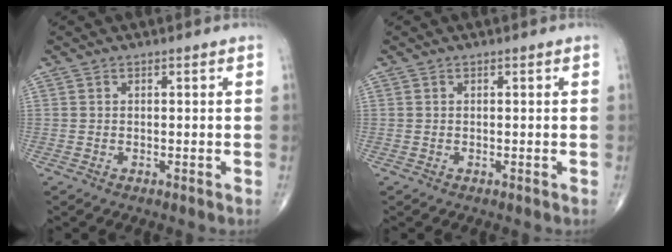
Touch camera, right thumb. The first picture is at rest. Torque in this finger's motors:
{"motor_torque": [0.01, 0.01, -0.11, -0.07, 0.05]}